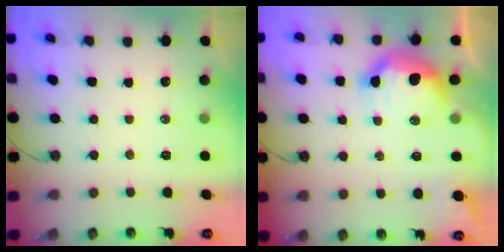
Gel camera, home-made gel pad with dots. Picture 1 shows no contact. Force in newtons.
{"total": 15.5, "press": 15.5, "slide": 1.2}